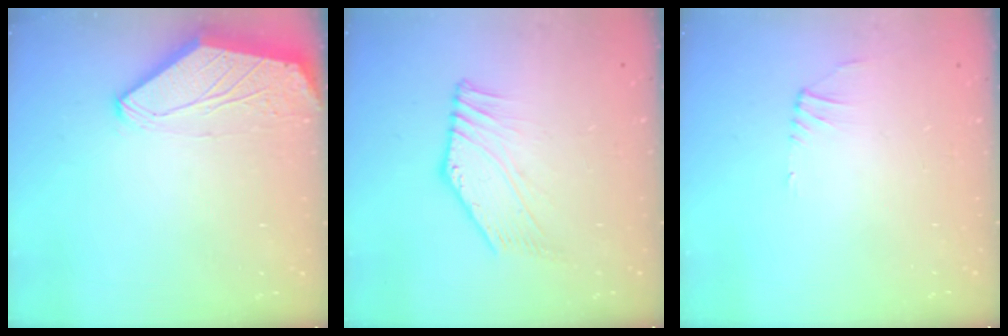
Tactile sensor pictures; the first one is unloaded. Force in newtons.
{"total": 0.6, "press": 0.2, "slide": 0.6}
{"total": 0.5, "press": 0.4, "slide": 0.4}